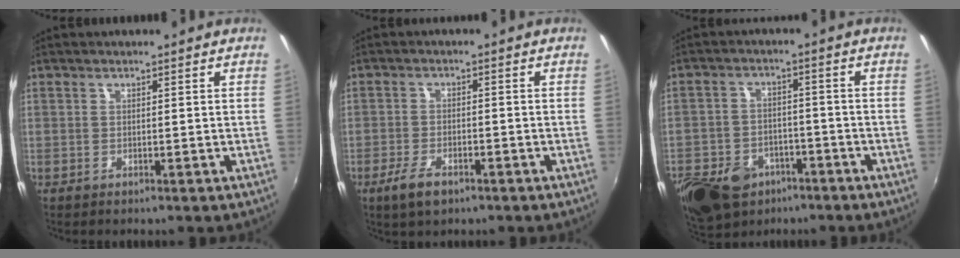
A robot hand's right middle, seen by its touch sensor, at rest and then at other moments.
{"total": 5.3, "force": [-3.4, 2.3, 3.4], "torque": [-0.088, -0.011, -0.061]}
{"total": 18.8, "force": [-11.3, 12.2, 8.9], "torque": [-0.235, -0.014, -0.175]}